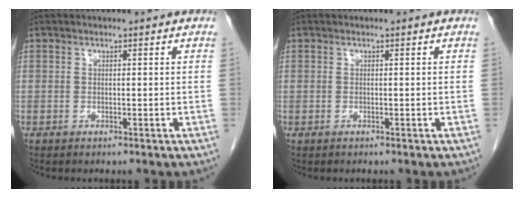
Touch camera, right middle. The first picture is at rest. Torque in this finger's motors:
{"motor_torque": [-0.40, 0.07, -0.03, -0.01]}